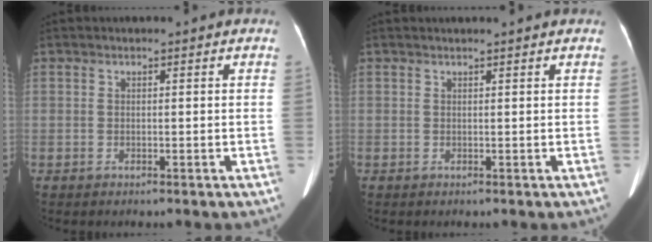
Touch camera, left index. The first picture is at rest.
{"total": 1.6, "force": [1.6, 0.2, 0.4], "torque": [-0.009, 0.020, 0.016]}